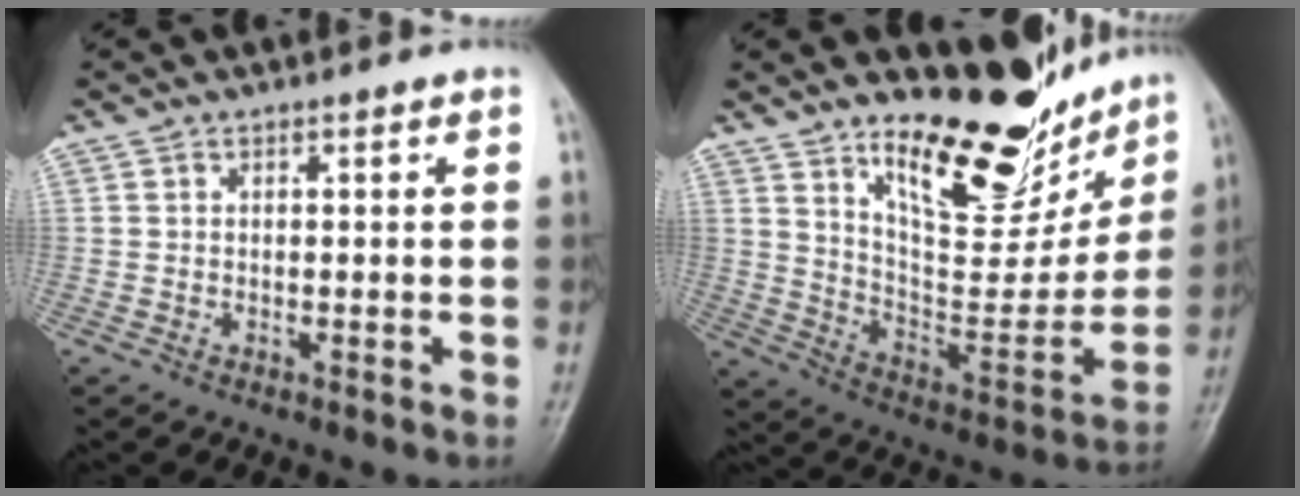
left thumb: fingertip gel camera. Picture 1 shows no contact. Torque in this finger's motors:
{"motor_torque": [0.96, 0.88, 1.39, -1.38, 0.24]}